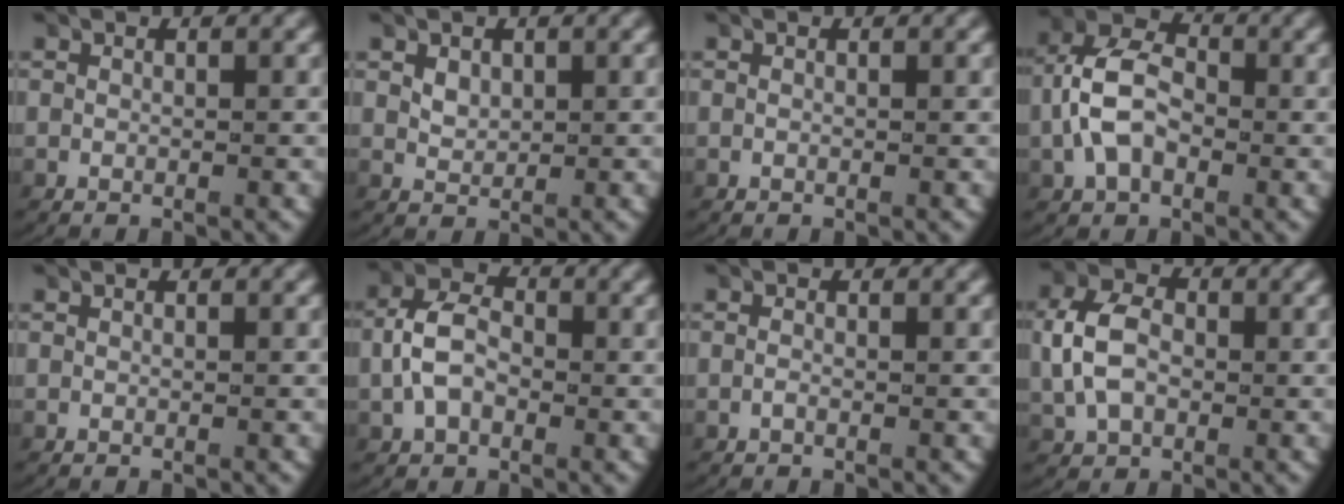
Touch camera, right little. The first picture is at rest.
{"total": 1.3, "force": [0.4, 0.9, 0.9], "torque": [-0.020, -0.005, 0.015]}
{"total": 0.0}
{"total": 6.3, "force": [0.1, 4.6, 4.3], "torque": [-0.095, 0.000, -0.002]}
{"total": 0.0}
{"total": 4.4, "force": [-0.3, 3.1, 3.0], "torque": [-0.066, 0.001, -0.007]}
{"total": 0.5, "force": [-0.5, 0.0, 0.3], "torque": [-0.009, -0.002, -0.009]}
{"total": 5.1, "force": [0.3, 3.8, 3.4], "torque": [-0.079, 0.003, 0.007]}